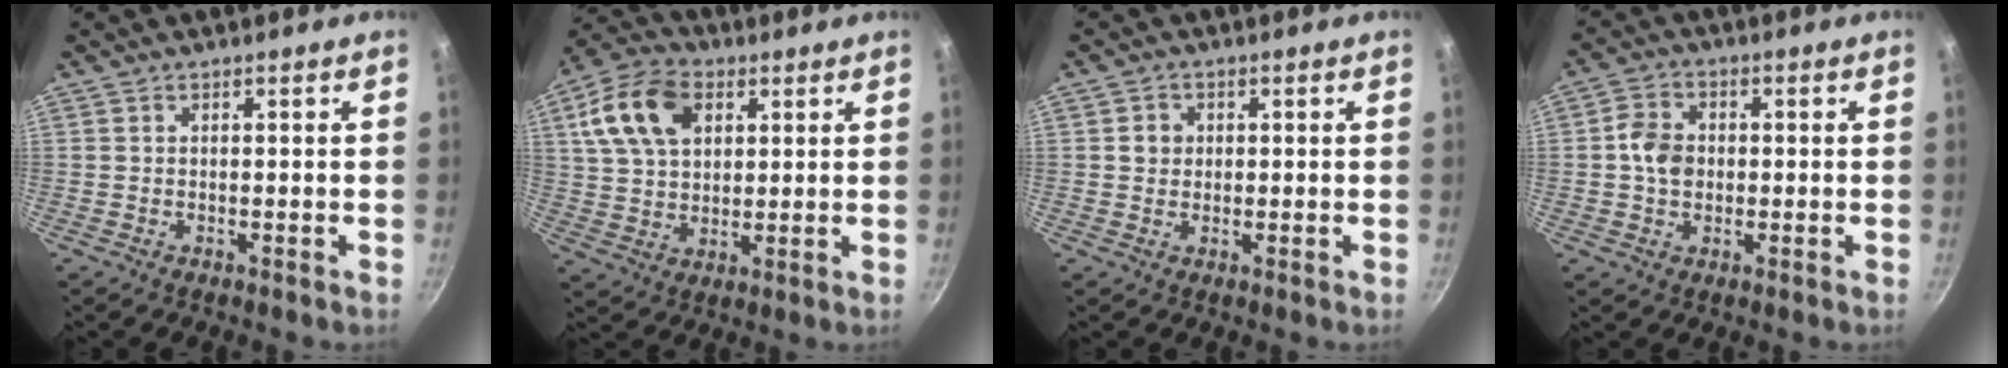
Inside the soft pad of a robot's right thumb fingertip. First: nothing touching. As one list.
[{"total": 14.2, "force": [5.1, 9.6, 9.2], "torque": [-0.152, 0.005, 0.085]}, {"total": 2.7, "force": [0.4, 2.5, 0.9], "torque": [-0.002, 0.004, 0.003]}, {"total": 5.9, "force": [-0.1, 4.7, 3.6], "torque": [-0.052, 0.012, -0.010]}]